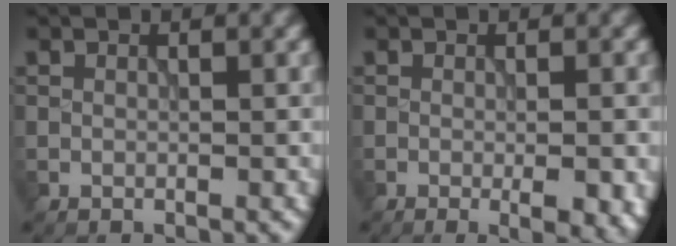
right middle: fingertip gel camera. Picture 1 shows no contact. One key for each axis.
{"total": 3.7, "fx": -1.2, "fy": 0.8, "fz": 3.4, "tx": -0.047, "ty": -0.009, "tz": -0.010}